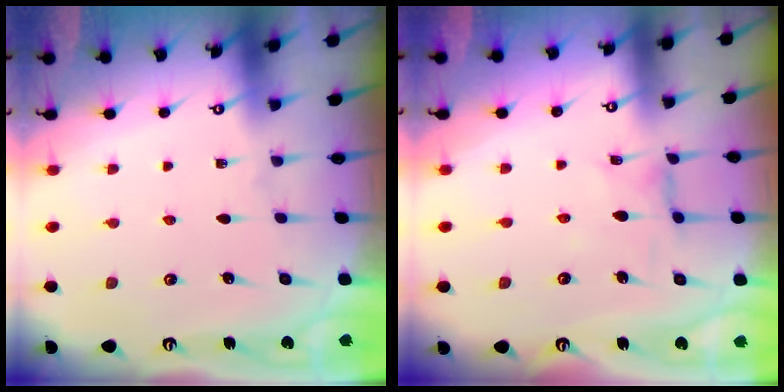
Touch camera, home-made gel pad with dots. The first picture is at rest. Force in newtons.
{"total": 2.3, "press": 2.3, "slide": 0.4}